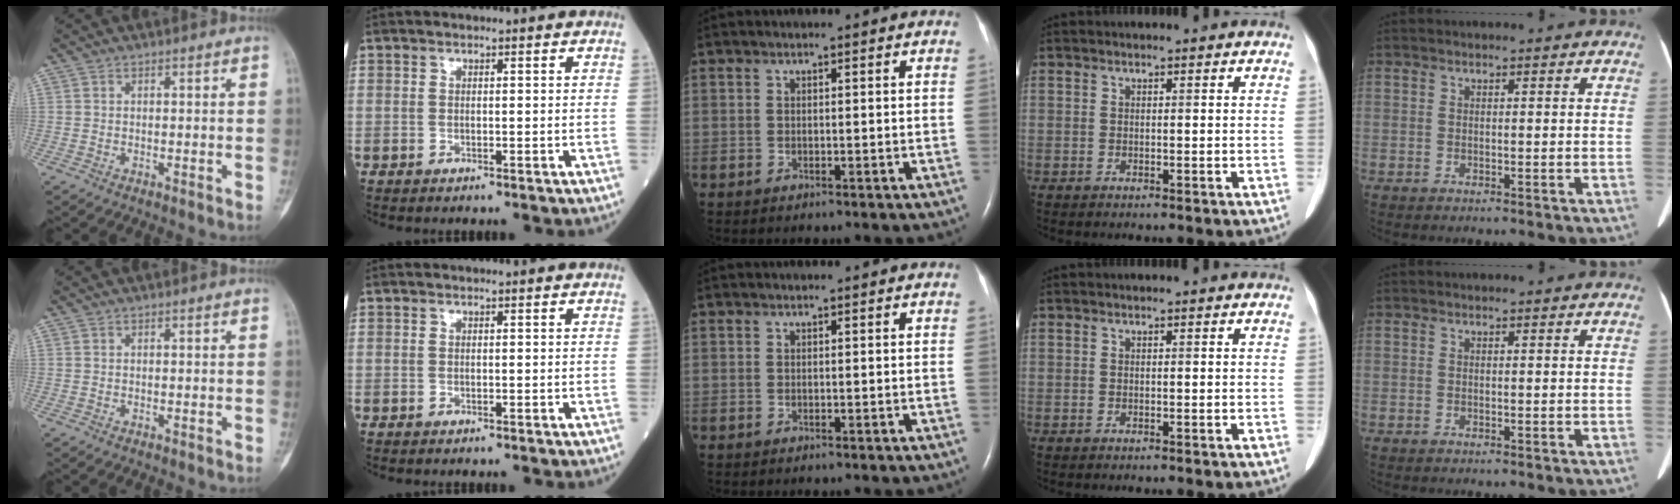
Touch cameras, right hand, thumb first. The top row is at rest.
{}